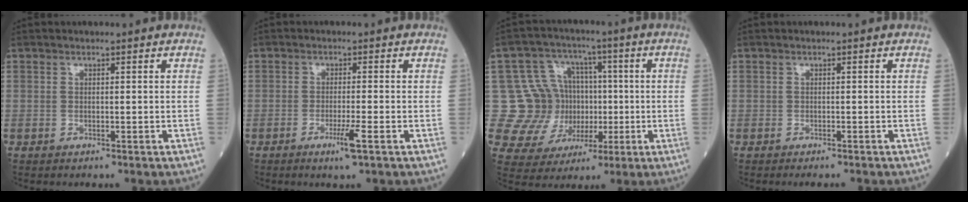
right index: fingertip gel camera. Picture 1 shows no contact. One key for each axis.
{"total": 3.2, "fx": -1.6, "fy": -0.5, "fz": 2.7, "tx": -0.050, "ty": -0.009, "tz": -0.032}
{"total": 12.0, "fx": -0.1, "fy": 11.1, "fz": 4.7, "tx": -0.085, "ty": 0.040, "tz": 0.020}
{"total": 1.9, "fx": -1.8, "fy": -0.1, "fz": 0.6, "tx": -0.006, "ty": -0.004, "tz": -0.025}